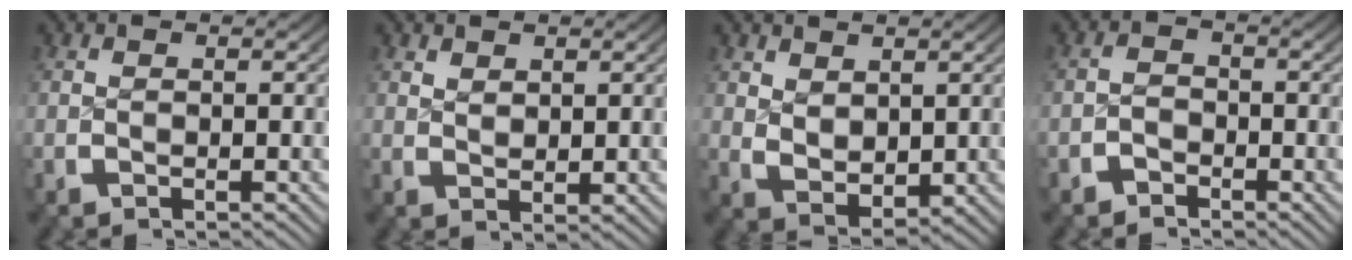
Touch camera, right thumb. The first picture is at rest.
{"total": 1.4, "force": [1.3, 0.3, 0.6], "torque": [-0.004, -0.004, 0.034]}
{"total": 3.8, "force": [0.9, 2.6, 2.6], "torque": [-0.058, -0.020, 0.034]}
{"total": 1.8, "force": [-1.4, 1.0, 0.4], "torque": [-0.003, -0.007, -0.023]}